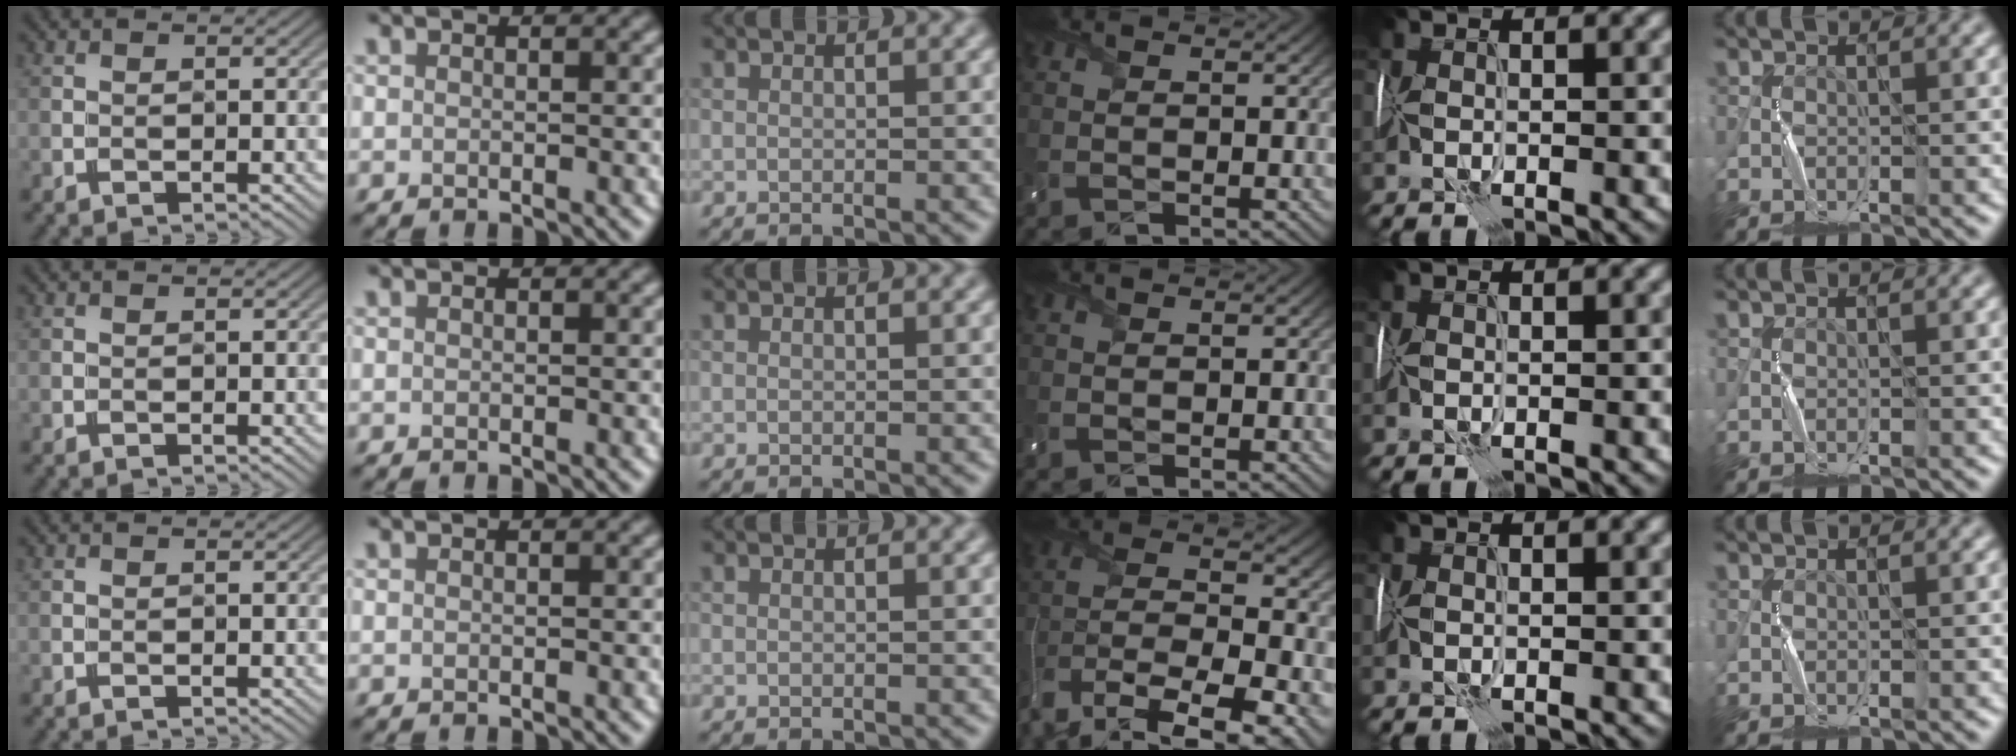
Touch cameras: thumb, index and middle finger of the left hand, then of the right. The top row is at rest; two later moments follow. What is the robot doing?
{"motion": "wrap", "object": "sponge"}